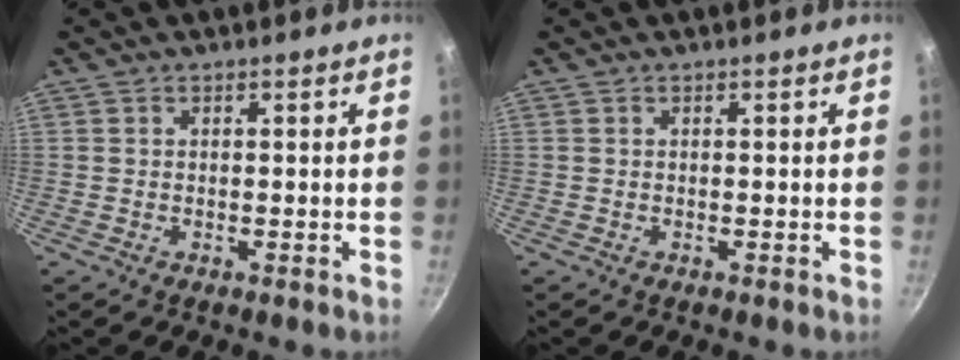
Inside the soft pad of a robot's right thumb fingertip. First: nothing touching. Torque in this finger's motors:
{"motor_torque": [-0.42, -0.48, 0.20, -0.07, -0.01]}